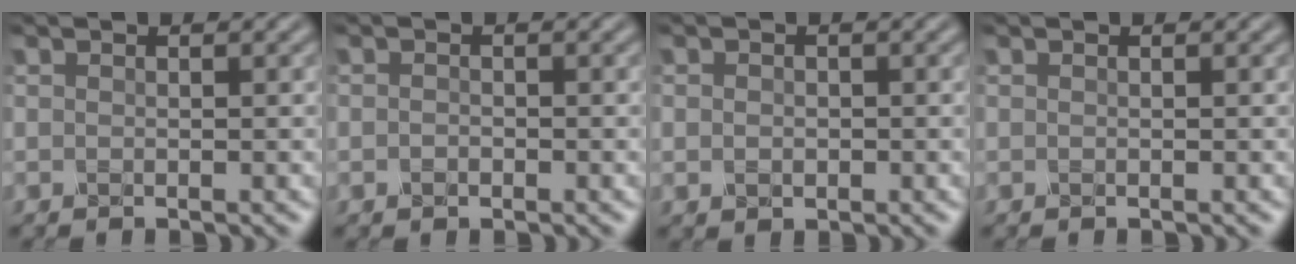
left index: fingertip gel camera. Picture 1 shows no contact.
{"total": 0.7, "force": [-0.2, 0.5, 0.4], "torque": [-0.008, -0.002, -0.006]}
{"total": 1.1, "force": [-0.1, 1.0, 0.6], "torque": [-0.009, -0.003, -0.001]}
{"total": 0.0}